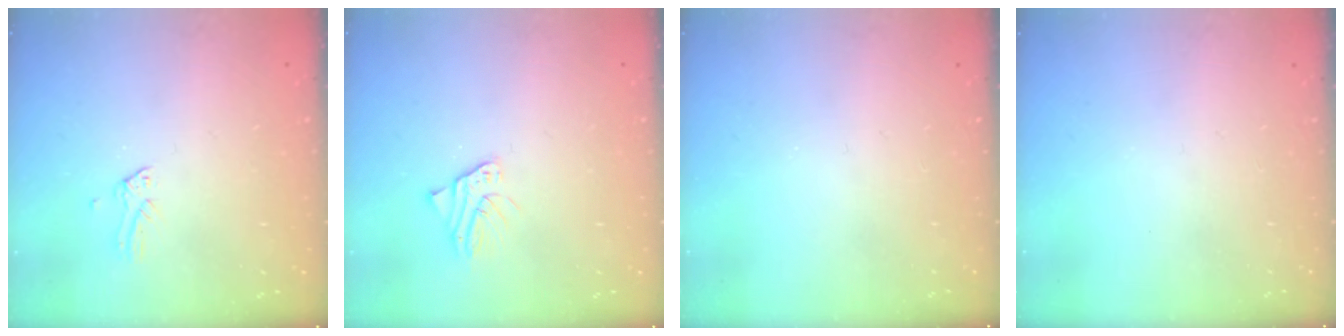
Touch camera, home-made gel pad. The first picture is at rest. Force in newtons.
{"total": 2.7, "press": 2.6, "slide": 0.3}
{"total": 0.0}
{"total": 0.0}